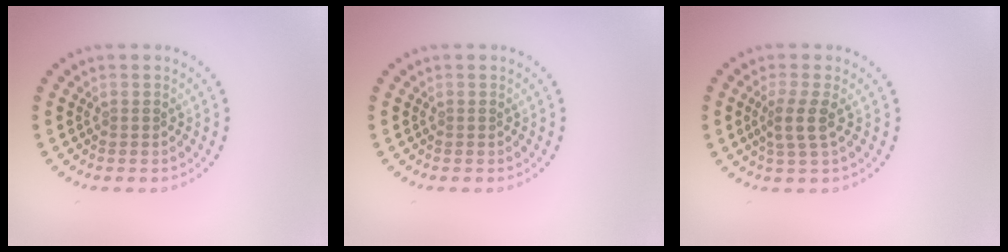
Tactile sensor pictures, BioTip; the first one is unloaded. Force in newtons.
{"total": 0.0}
{"total": 2.3, "press": 1.9, "slide": 1.4}